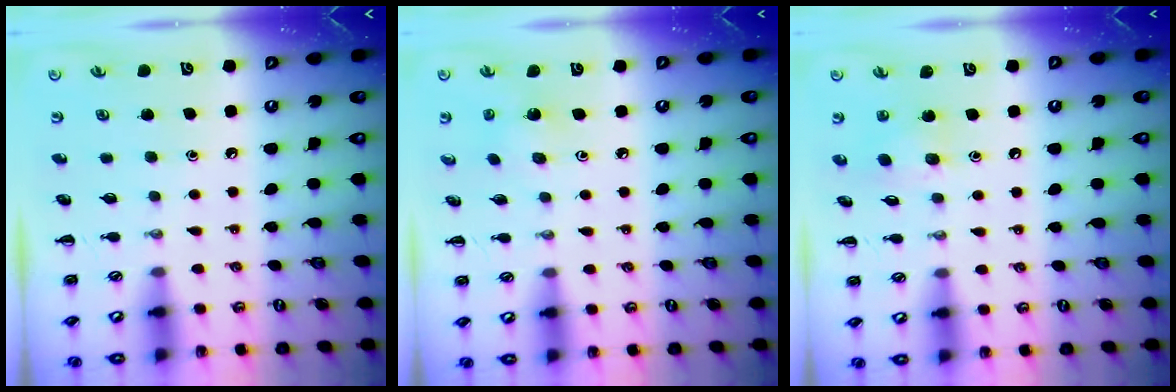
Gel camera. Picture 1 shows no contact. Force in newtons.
{"total": 2.7, "press": 2.5, "slide": 0.9}
{"total": 7.1, "press": 7.0, "slide": 1.5}